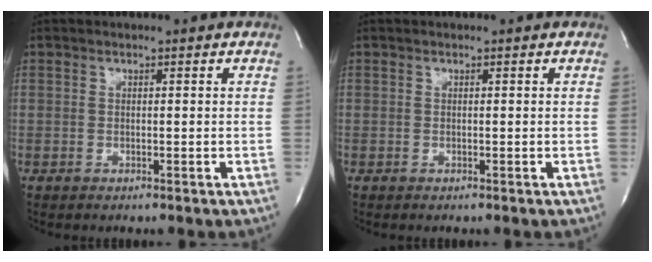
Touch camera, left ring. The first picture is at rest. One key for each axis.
{"total": 0.0}